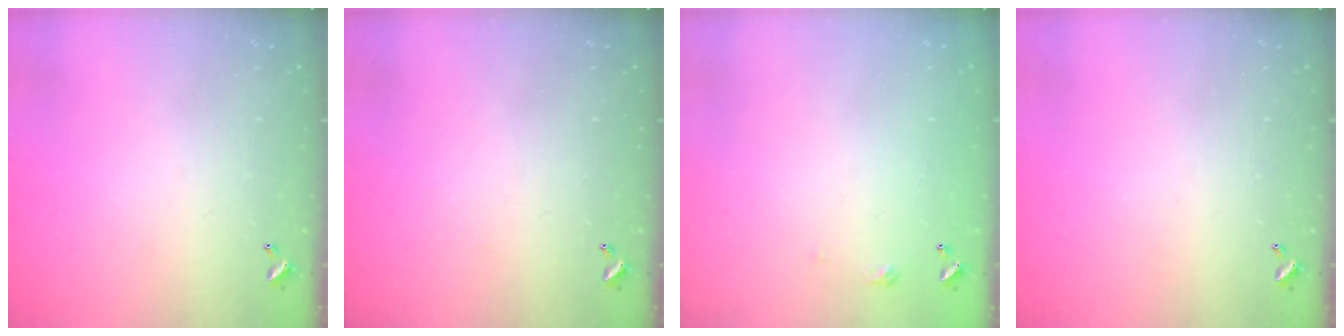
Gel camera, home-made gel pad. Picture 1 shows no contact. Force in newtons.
{"total": 0.0}
{"total": 2.7, "press": 2.6, "slide": 0.4}
{"total": 0.0}